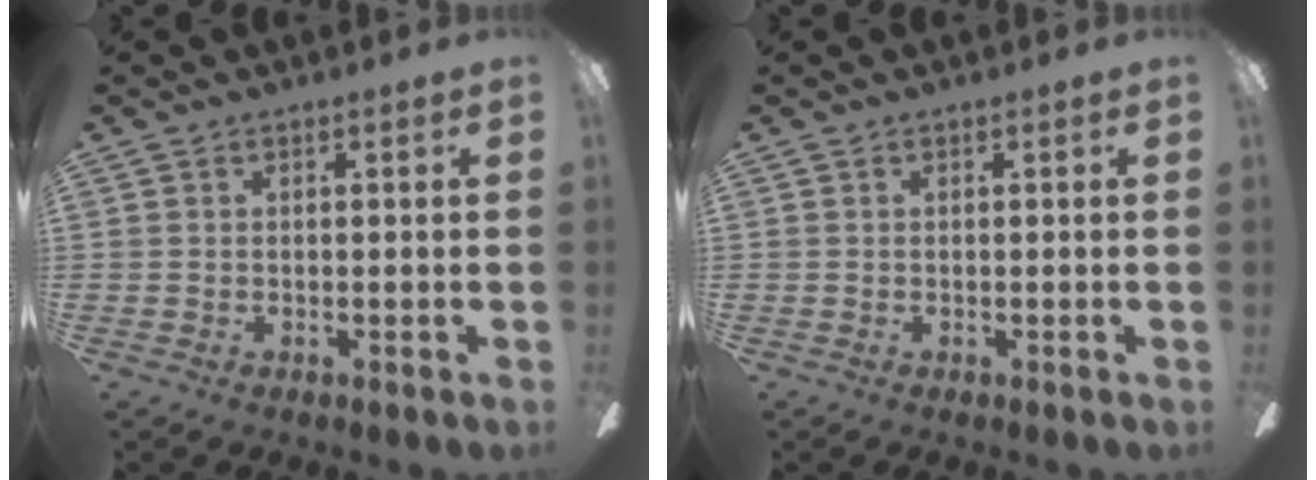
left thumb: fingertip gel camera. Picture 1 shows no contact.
{"total": 0.0}